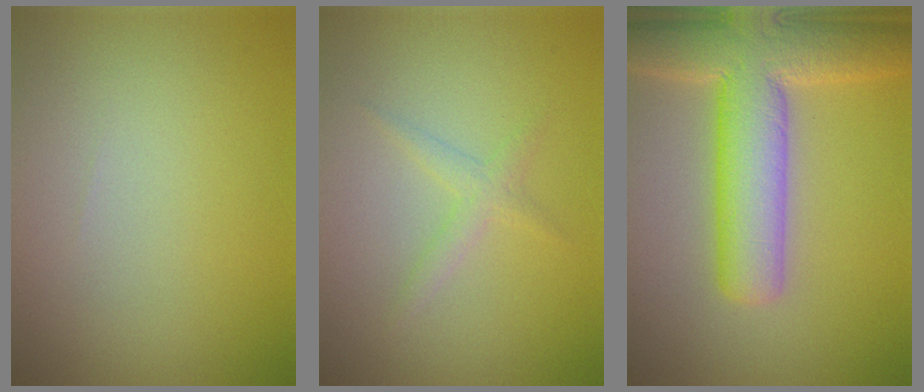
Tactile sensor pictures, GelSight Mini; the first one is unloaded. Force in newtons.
{"total": 1.3, "press": 1.3, "slide": 0.0}
{"total": 8.8, "press": 8.8, "slide": 0.6}